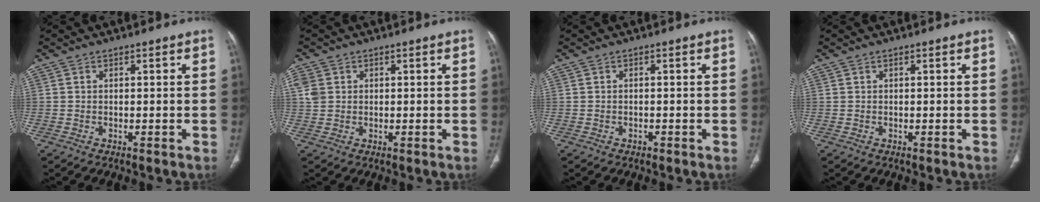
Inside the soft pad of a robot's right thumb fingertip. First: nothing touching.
{"total": 3.6, "force": [0.9, 3.0, 1.7], "torque": [-0.035, 0.005, 0.024]}
{"total": 0.6, "force": [-0.4, 0.4, 0.1], "torque": [-0.003, 0.003, -0.006]}
{"total": 0.0}